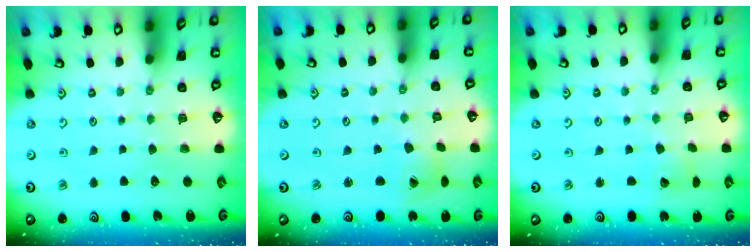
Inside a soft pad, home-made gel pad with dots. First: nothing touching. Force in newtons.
{"total": 3.0, "press": 3.0, "slide": 0.4}
{"total": 2.6, "press": 2.5, "slide": 0.3}